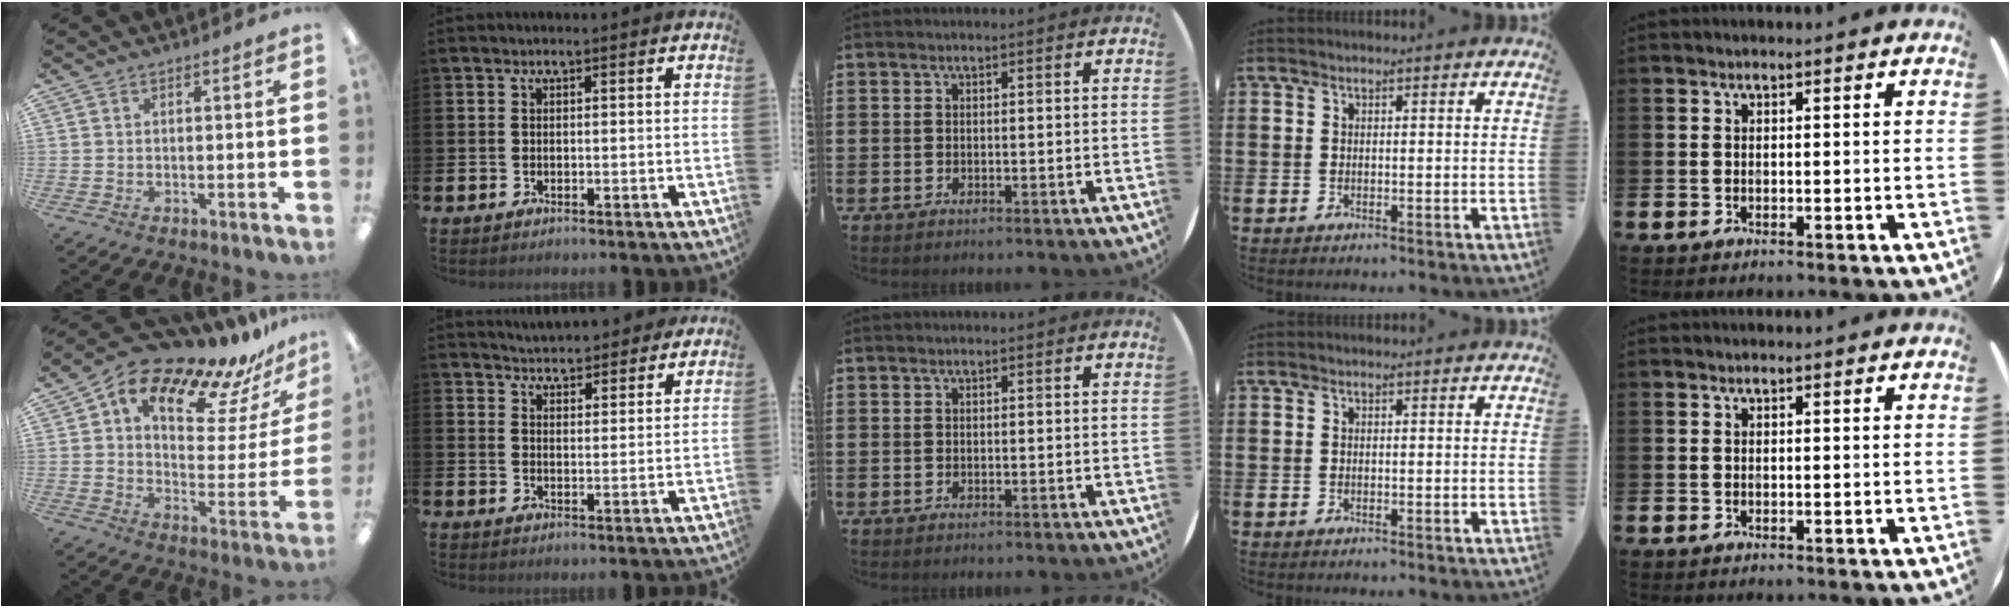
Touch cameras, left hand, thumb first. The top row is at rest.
{"thumb": {"total": 17.0, "force": [12.7, 7.0, 8.8], "torque": [-0.144, -0.093, 0.210]}, "index": {"total": 5.1, "force": [5.0, 0.9, -0.3], "torque": [-0.008, -0.034, 0.090]}}